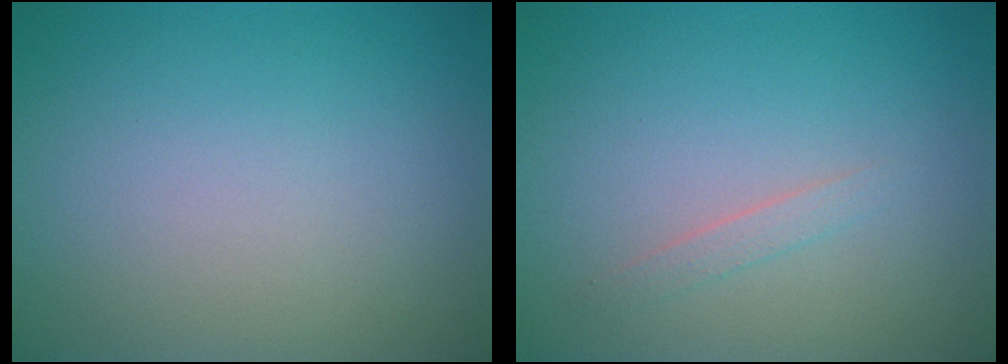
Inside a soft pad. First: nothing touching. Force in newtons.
{"total": 0.9, "press": 0.9, "slide": 0.0}